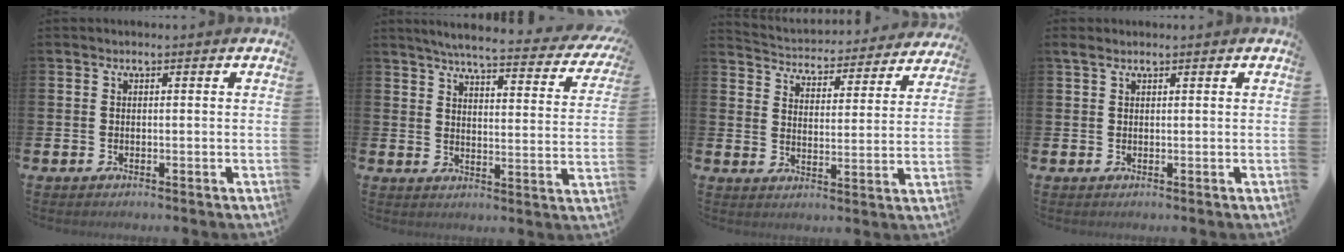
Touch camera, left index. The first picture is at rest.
{"total": 5.2, "force": [4.7, 0.5, 2.2], "torque": [-0.052, -0.040, 0.072]}
{"total": 4.1, "force": [3.9, 1.0, 0.2], "torque": [-0.026, -0.042, 0.060]}
{"total": 1.9, "force": [1.3, 0.6, 1.2], "torque": [-0.024, 0.005, 0.022]}